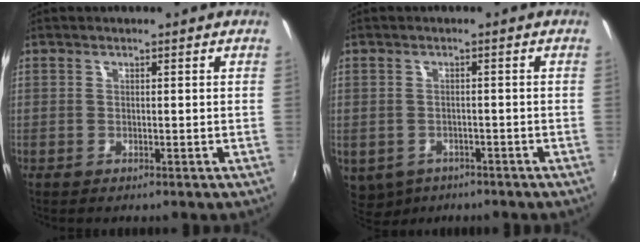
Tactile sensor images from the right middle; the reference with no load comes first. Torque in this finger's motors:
{"motor_torque": [-0.35, -0.13, 0.03, 0.01]}